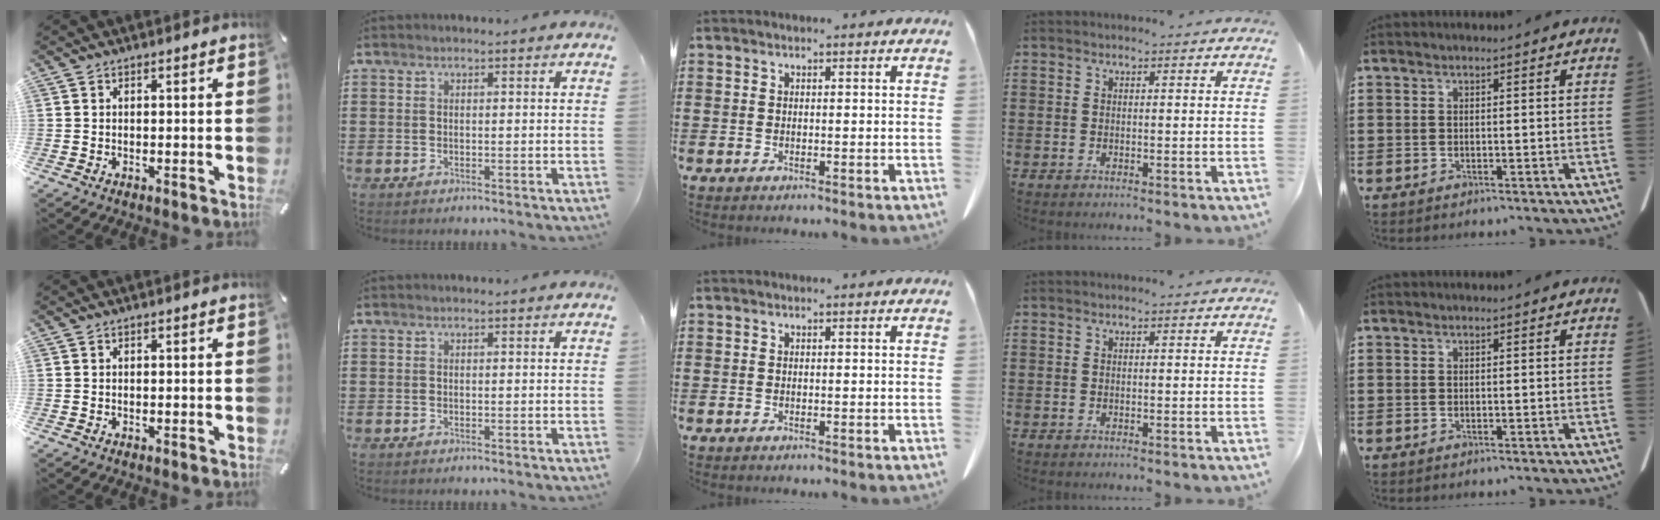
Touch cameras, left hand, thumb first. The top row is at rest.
{}